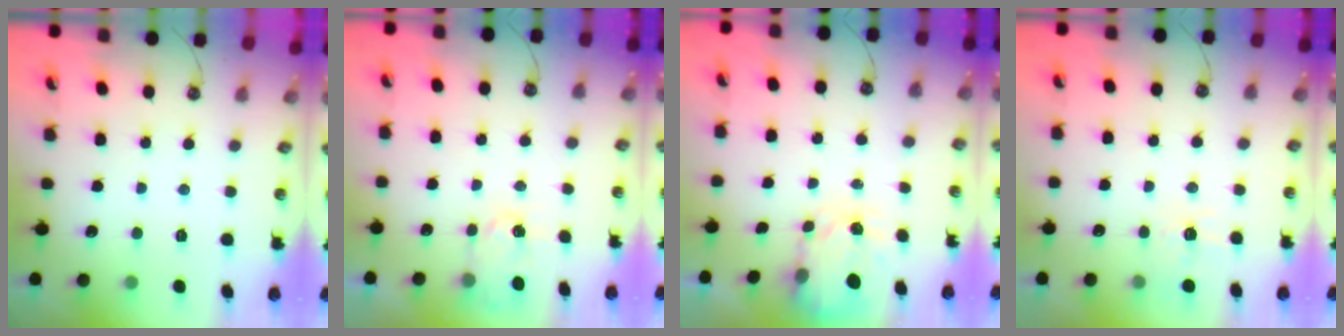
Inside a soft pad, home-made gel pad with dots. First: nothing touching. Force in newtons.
{"total": 3.3, "press": 3.3, "slide": 0.3}
{"total": 3.6, "press": 3.5, "slide": 0.5}
{"total": 5.5, "press": 5.5, "slide": 0.7}